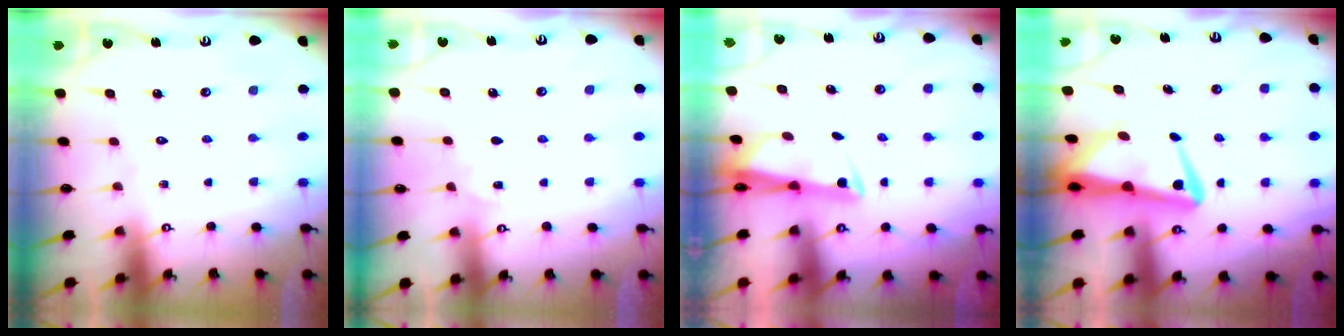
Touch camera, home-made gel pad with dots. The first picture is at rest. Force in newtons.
{"total": 4.4, "press": 4.4, "slide": 0.5}
{"total": 2.9, "press": 2.8, "slide": 0.8}
{"total": 7.5, "press": 7.4, "slide": 1.0}